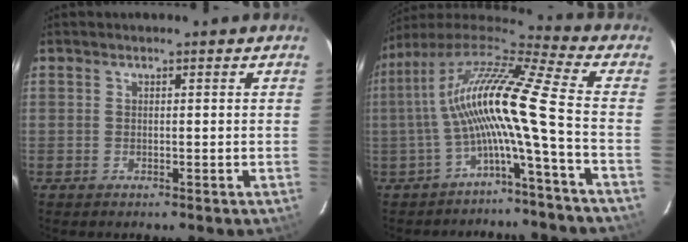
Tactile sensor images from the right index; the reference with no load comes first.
{"total": 13.5, "force": [-2.5, -1.3, 13.2], "torque": [-0.234, 0.005, -0.052]}